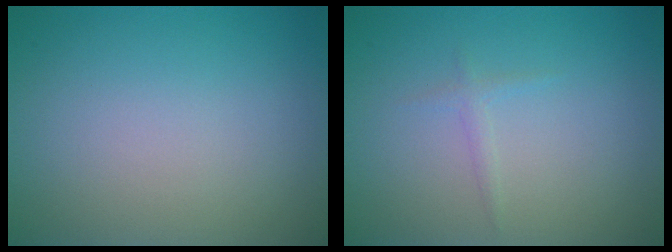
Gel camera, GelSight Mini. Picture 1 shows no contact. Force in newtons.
{"total": 0.8, "press": 0.8, "slide": 0.0}